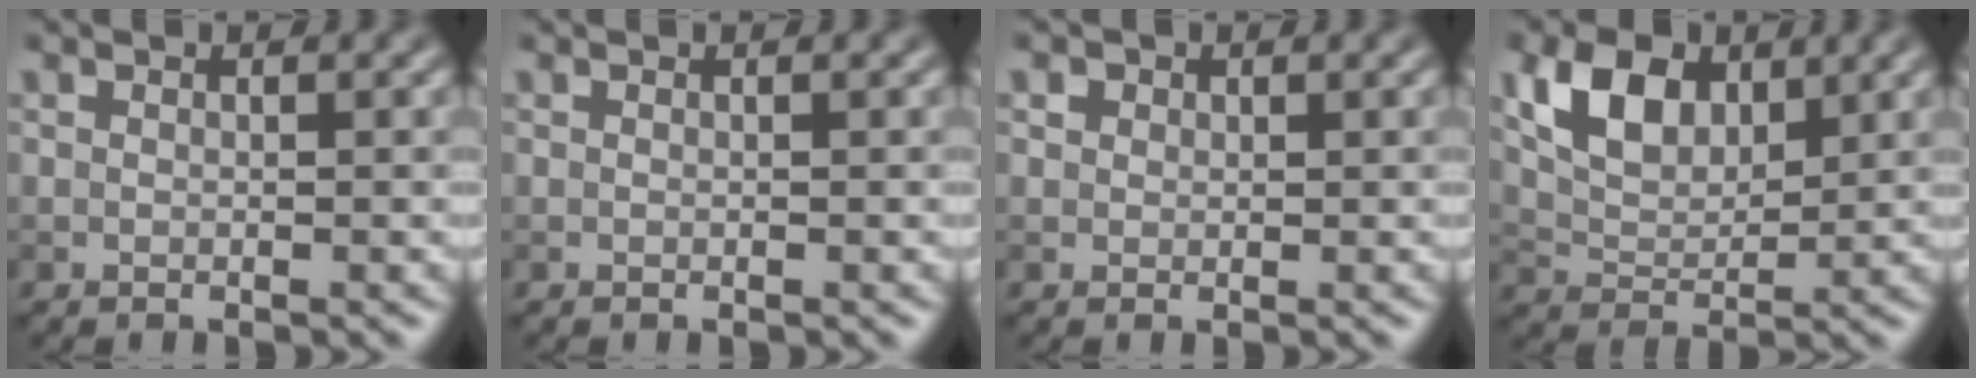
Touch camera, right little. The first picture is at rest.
{"total": 0.0}
{"total": 1.5, "force": [0.8, 1.1, 0.5], "torque": [-0.008, 0.000, 0.006]}
{"total": 5.6, "force": [2.7, 3.5, 3.3], "torque": [-0.070, -0.001, 0.051]}